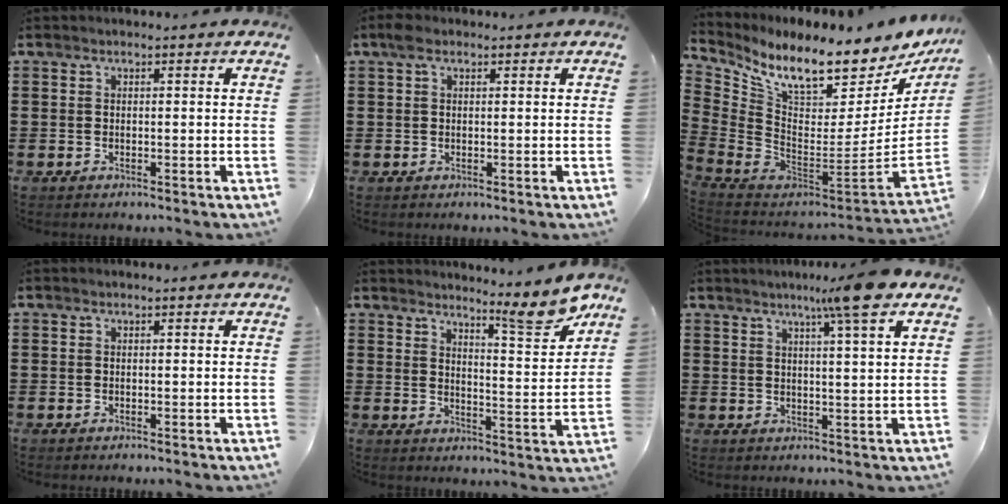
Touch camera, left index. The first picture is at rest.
{"total": 1.7, "force": [0.8, 1.0, 1.1], "torque": [-0.026, 0.008, 0.014]}
{"total": 10.0, "force": [8.0, 2.5, 5.5], "torque": [-0.123, -0.082, 0.133]}
{"total": 0.0}
{"total": 8.6, "force": [7.0, 0.8, 4.8], "torque": [-0.063, -0.046, 0.112]}
{"total": 8.6, "force": [5.8, -0.8, 6.2], "torque": [-0.112, -0.011, 0.094]}